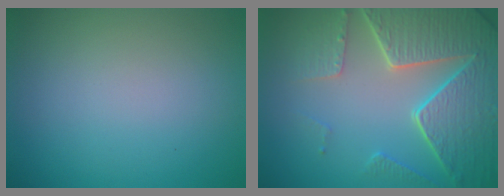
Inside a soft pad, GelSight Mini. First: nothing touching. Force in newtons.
{"total": 8.1, "press": 6.1, "slide": 5.3}